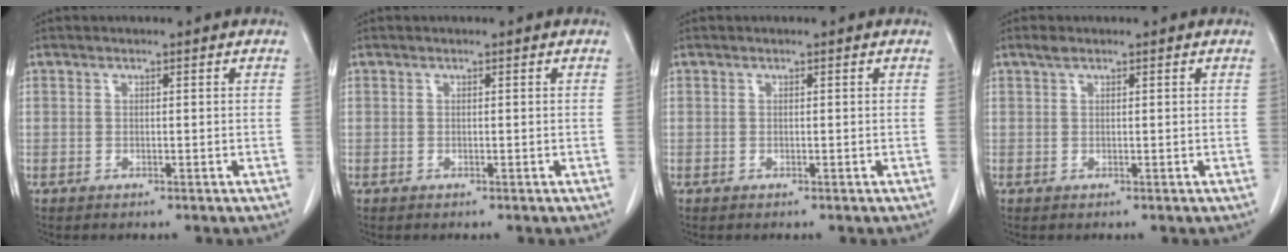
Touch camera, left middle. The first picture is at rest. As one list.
[{"total": 0.0}, {"total": 0.0}, {"total": 1.0, "force": [0.7, 0.3, 0.6], "torque": [-0.016, 0.009, 0.016]}]